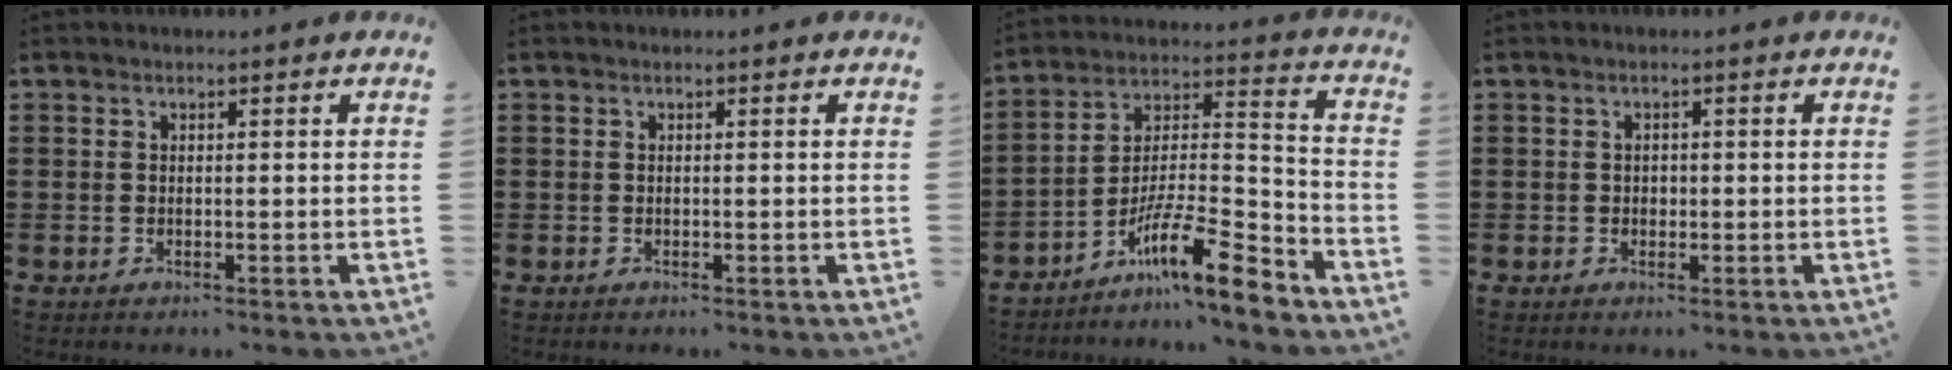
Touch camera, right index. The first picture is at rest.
{"total": 0.0}
{"total": 12.3, "force": [-9.1, 1.5, 8.2], "torque": [-0.140, 0.011, -0.172]}
{"total": 0.7, "force": [0.0, 0.6, 0.3], "torque": [-0.008, 0.003, 0.001]}